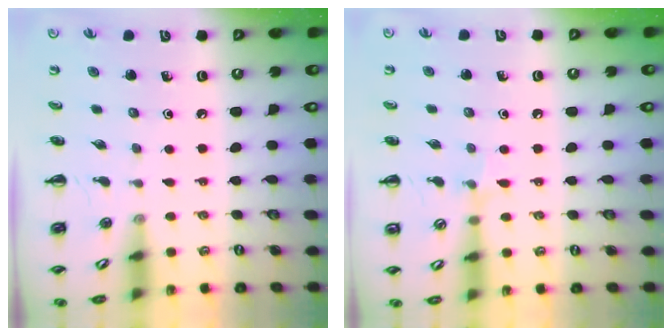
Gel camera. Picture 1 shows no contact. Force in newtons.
{"total": 5.8, "press": 5.4, "slide": 2.2}